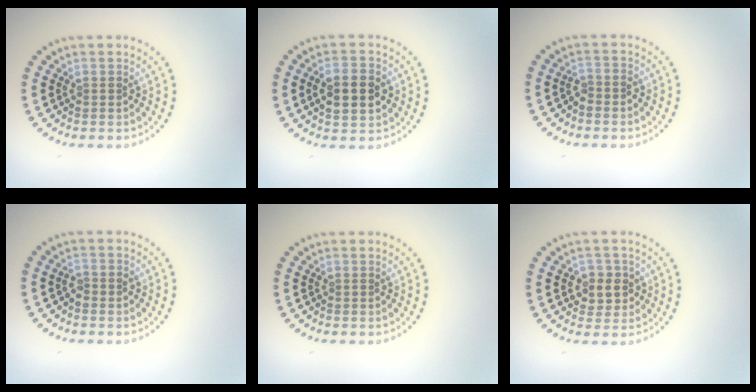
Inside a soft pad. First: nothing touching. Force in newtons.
{"total": 4.6, "press": 4.6, "slide": 0.1}
{"total": 1.4, "press": 1.1, "slide": 0.9}
{"total": 0.9, "press": 0.8, "slide": 0.3}
{"total": 0.0}
{"total": 2.4, "press": 2.2, "slide": 0.7}